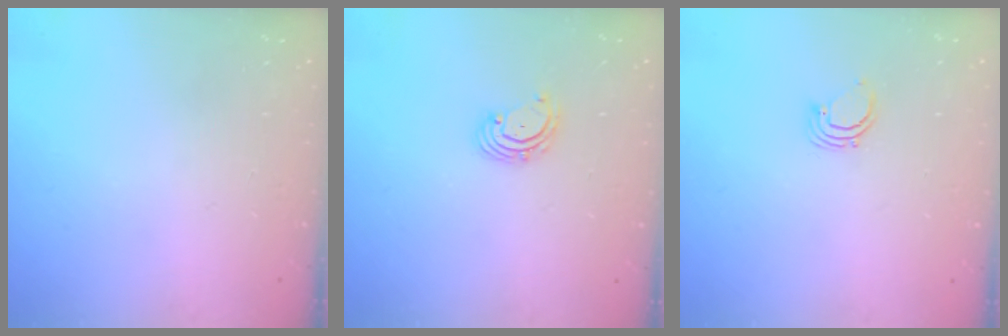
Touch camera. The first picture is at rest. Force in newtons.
{"total": 2.6, "press": 2.5, "slide": 0.6}
{"total": 2.5, "press": 2.5, "slide": 0.1}